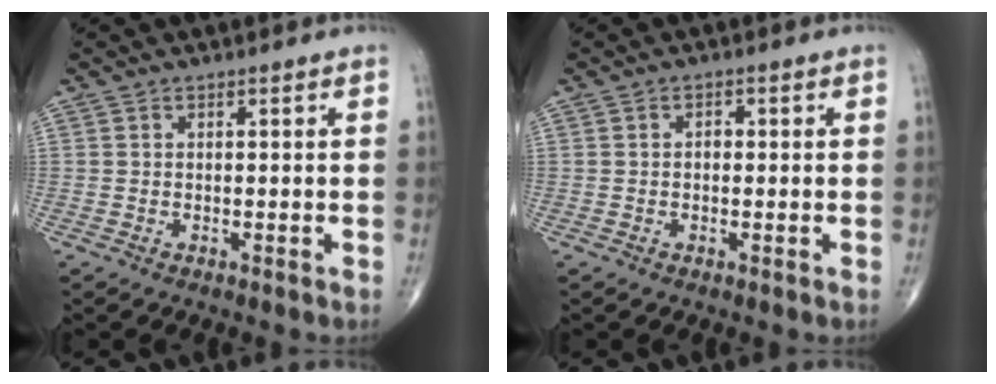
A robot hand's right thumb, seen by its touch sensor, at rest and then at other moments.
{"total": 1.3, "force": [0.0, 0.9, 1.0], "torque": [-0.012, 0.005, -0.002]}